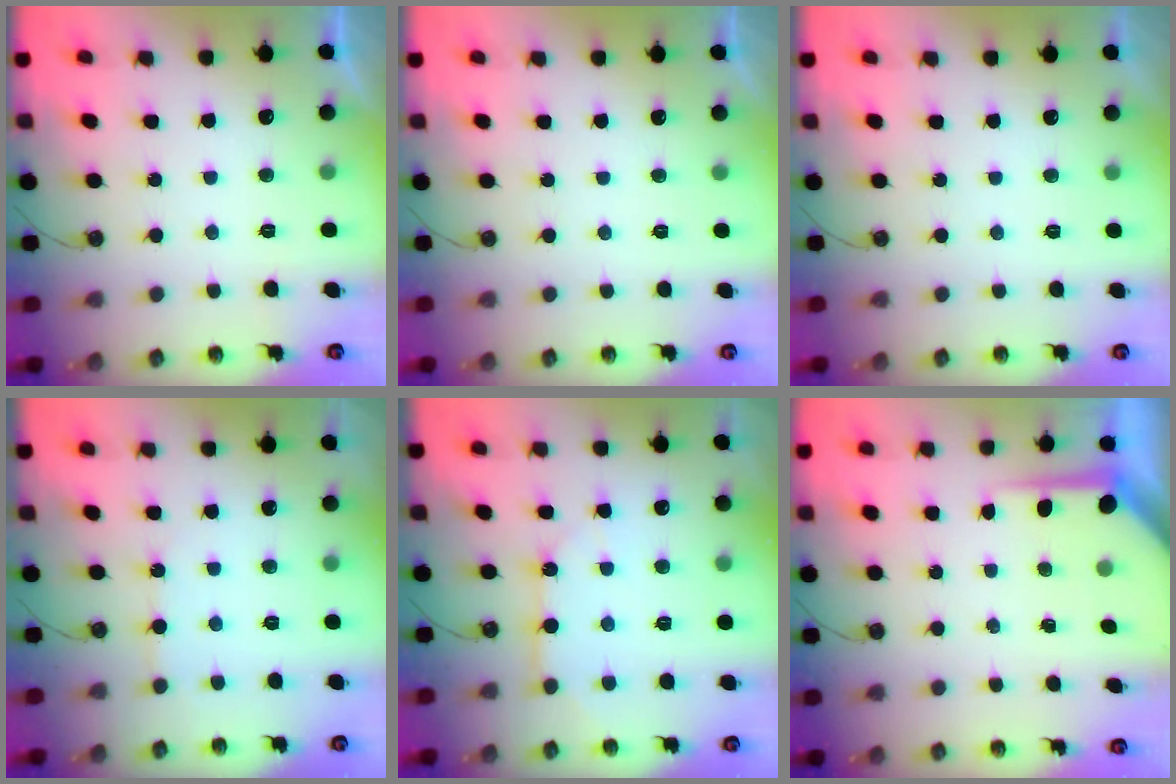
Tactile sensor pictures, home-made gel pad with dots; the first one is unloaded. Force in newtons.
{"total": 0.0}
{"total": 0.0}
{"total": 4.9, "press": 4.8, "slide": 0.4}
{"total": 7.7, "press": 7.7, "slide": 0.3}
{"total": 5.3, "press": 5.3, "slide": 0.3}